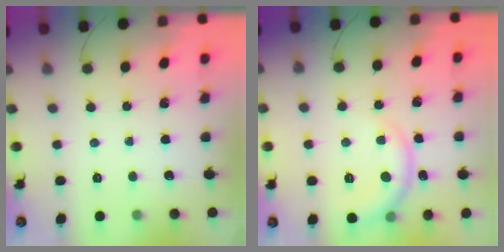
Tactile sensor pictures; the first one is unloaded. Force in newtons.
{"total": 6.7, "press": 6.7, "slide": 0.9}